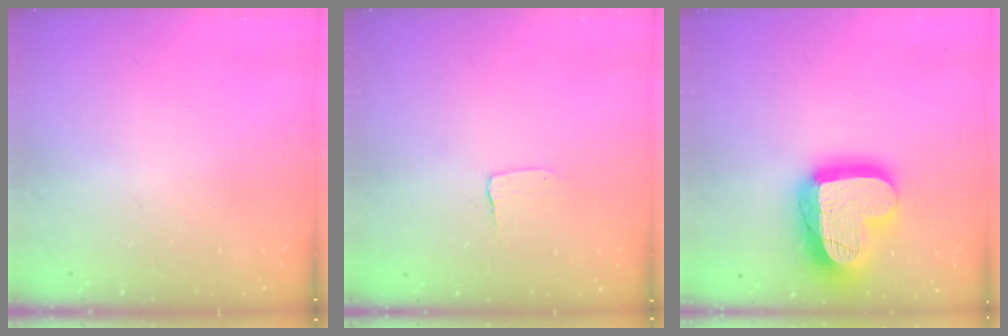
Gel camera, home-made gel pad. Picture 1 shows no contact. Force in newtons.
{"total": 3.5, "press": 3.4, "slide": 0.3}
{"total": 23.3, "press": 23.3, "slide": 1.9}